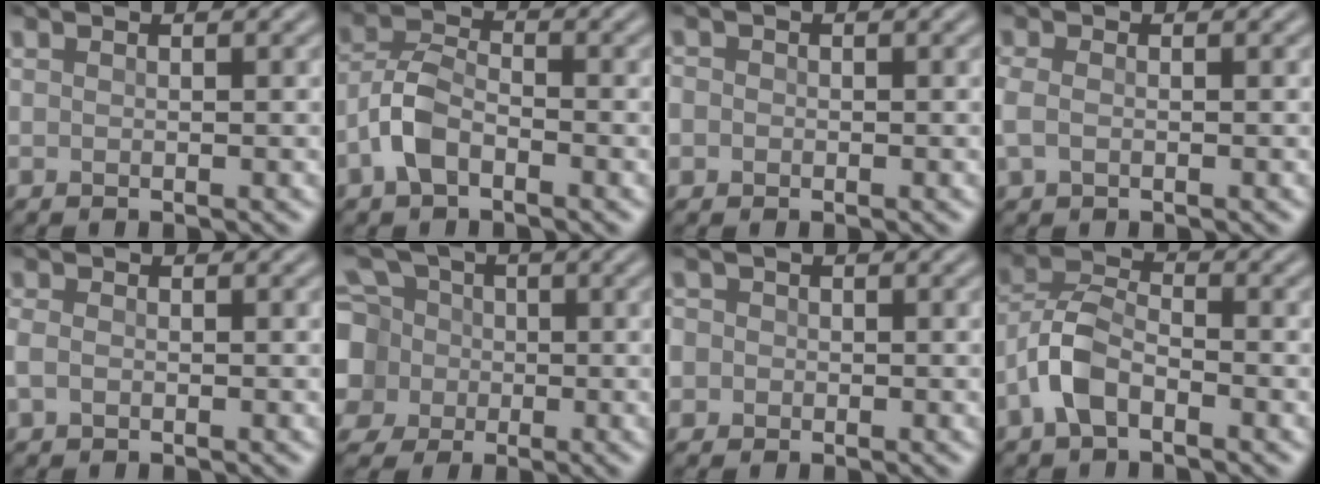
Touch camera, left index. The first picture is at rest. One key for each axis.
{"total": 3.7, "fx": -1.8, "fy": 2.0, "fz": 2.6, "tx": -0.051, "ty": 0.009, "tz": -0.047}
{"total": 1.7, "fx": -0.2, "fy": 1.6, "fz": 0.6, "tx": 0.000, "ty": 0.002, "tz": -0.011}
{"total": 1.8, "fx": -0.4, "fy": 1.2, "fz": 1.2, "tx": -0.033, "ty": -0.001, "tz": -0.012}
{"total": 1.4, "fx": -0.4, "fy": 1.1, "fz": 0.9, "tx": -0.020, "ty": 0.001, "tz": -0.012}
{"total": 9.6, "fx": -0.9, "fy": 8.7, "fz": 3.9, "tx": -0.108, "ty": 0.012, "tz": -0.046}
{"total": 3.2, "fx": -0.1, "fy": 3.1, "fz": 1.1, "tx": -0.016, "ty": 0.020, "tz": -0.028}
{"total": 4.2, "fx": -2.1, "fy": 2.2, "fz": 2.9, "tx": -0.058, "ty": 0.011, "tz": -0.052}